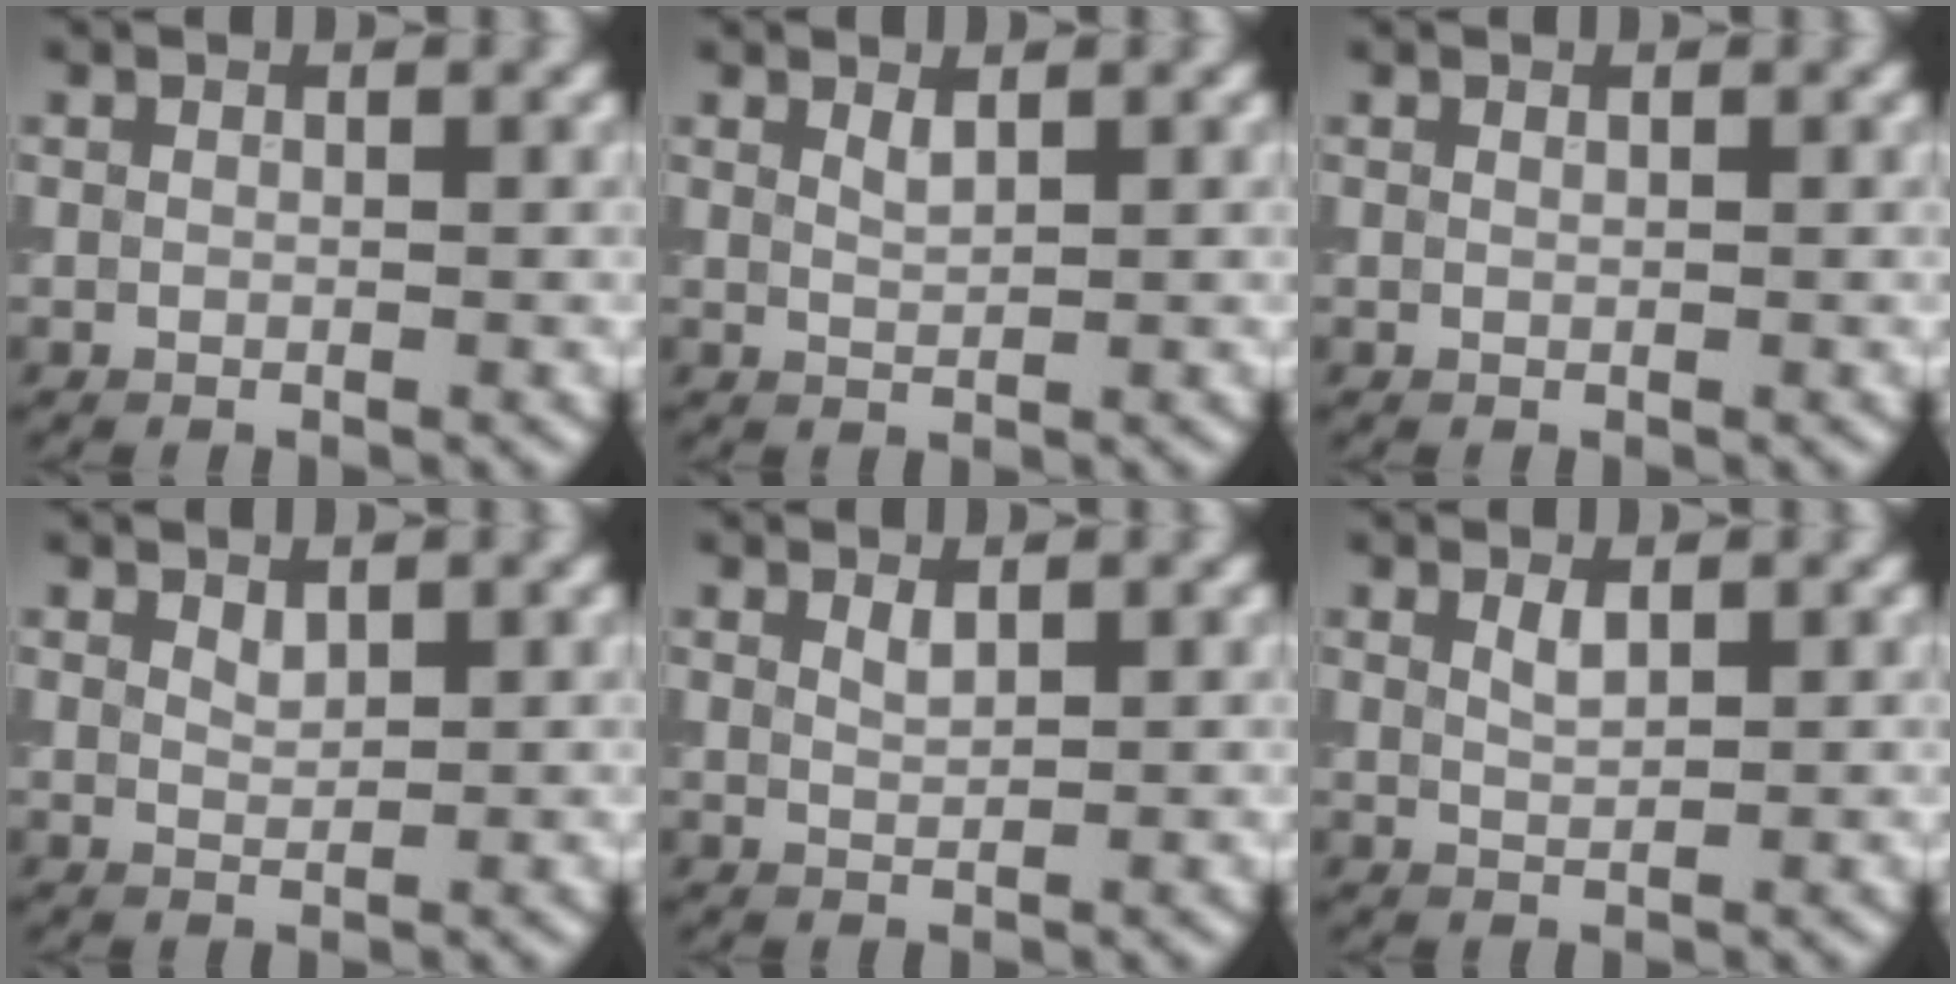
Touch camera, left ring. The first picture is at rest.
{"total": 0.9, "force": [0.7, 0.2, 0.6], "torque": [-0.012, -0.003, 0.014]}
{"total": 0.0}
{"total": 1.0, "force": [0.7, 0.4, 0.5], "torque": [-0.011, -0.002, 0.016]}
{"total": 1.0, "force": [0.7, 0.3, 0.6], "torque": [-0.012, -0.002, 0.014]}
{"total": 1.2, "force": [0.8, 0.4, 0.9], "torque": [-0.020, -0.001, 0.016]}